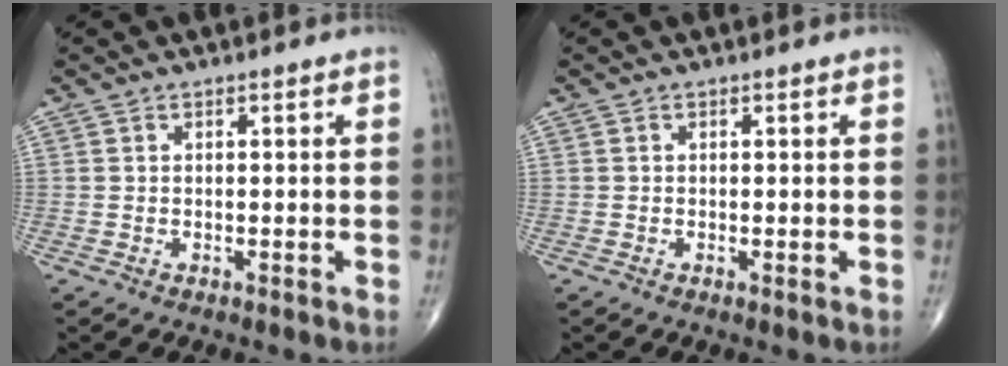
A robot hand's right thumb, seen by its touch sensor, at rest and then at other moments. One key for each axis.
{"total": 0.0}